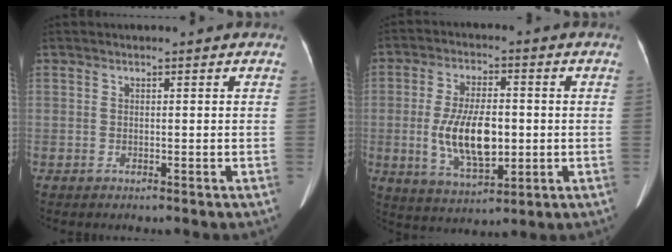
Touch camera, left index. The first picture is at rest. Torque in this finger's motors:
{"motor_torque": [1.91, 0.22, 1.03, 0.21]}